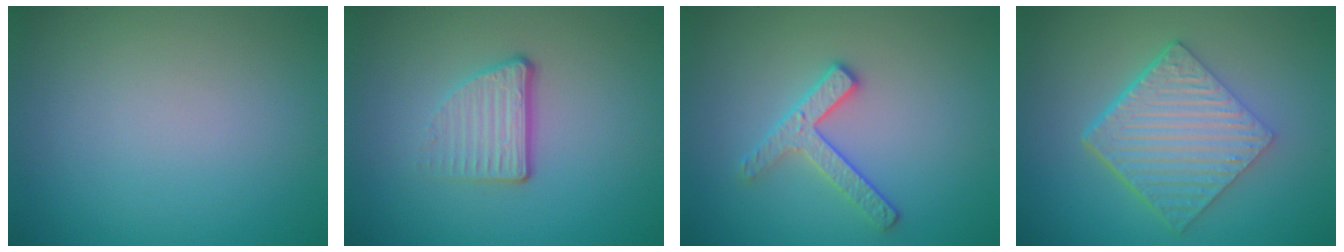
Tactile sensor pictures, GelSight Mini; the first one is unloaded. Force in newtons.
{"total": 3.4, "press": 2.2, "slide": 2.6}
{"total": 2.6, "press": 2.4, "slide": 0.9}
{"total": 7.0, "press": 4.7, "slide": 5.2}